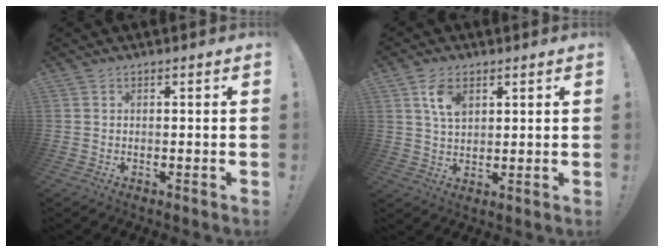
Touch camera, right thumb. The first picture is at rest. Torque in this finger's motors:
{"motor_torque": [1.29, 1.32, 0.58, -0.47, 0.02]}